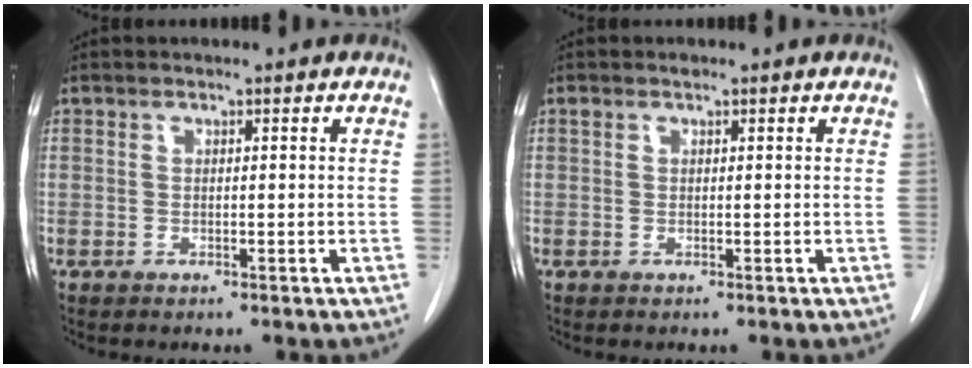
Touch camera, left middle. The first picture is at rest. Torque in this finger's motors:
{"motor_torque": [0.20, -0.16, -0.01, 0.02]}